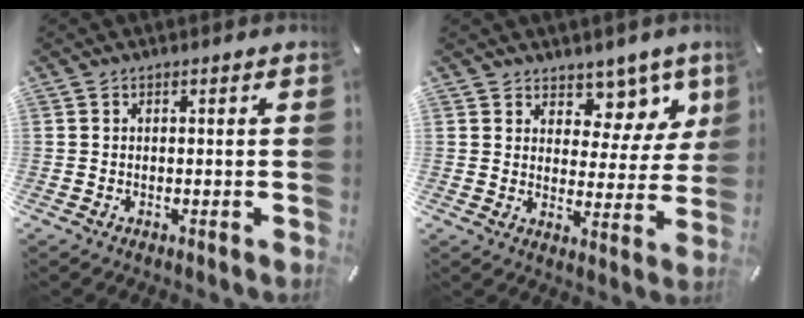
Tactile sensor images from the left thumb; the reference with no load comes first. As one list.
[{"total": 9.2, "force": [6.9, 5.4, 2.7], "torque": [-0.026, -0.067, 0.121]}]